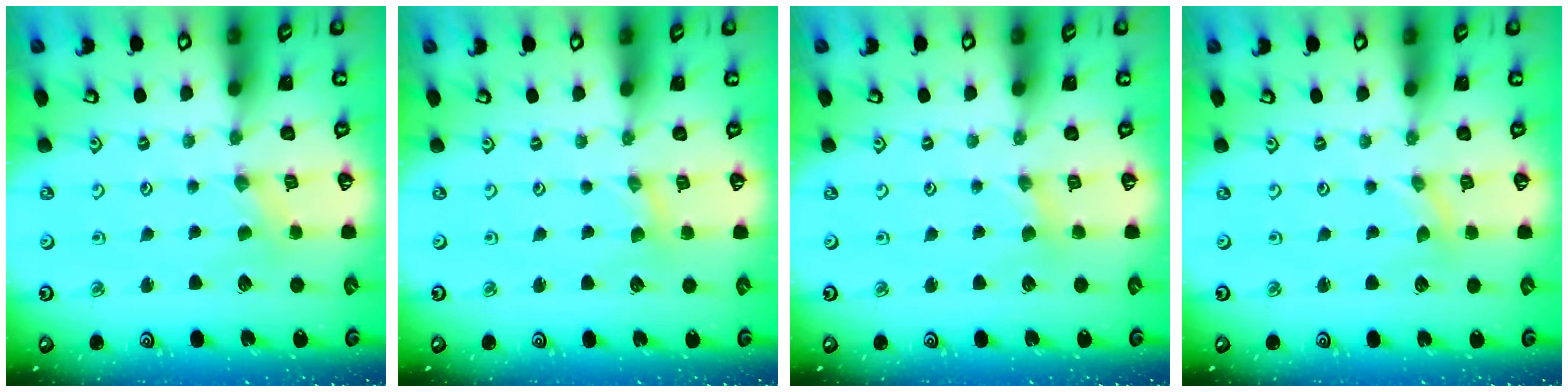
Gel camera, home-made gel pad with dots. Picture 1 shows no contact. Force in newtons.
{"total": 0.7, "press": 0.6, "slide": 0.2}
{"total": 1.1, "press": 1.1, "slide": 0.2}
{"total": 0.0}